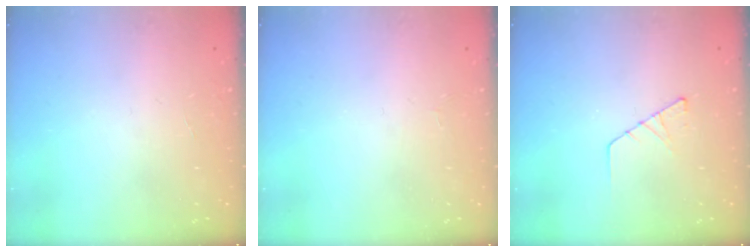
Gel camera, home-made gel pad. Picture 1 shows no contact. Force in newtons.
{"total": 1.6, "press": 1.6, "slide": 0.2}
{"total": 4.1, "press": 4.1, "slide": 0.5}